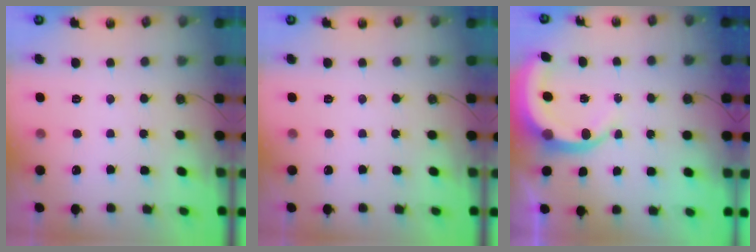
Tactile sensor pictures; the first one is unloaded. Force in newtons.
{"total": 0.0}
{"total": 6.9, "press": 6.9, "slide": 0.8}